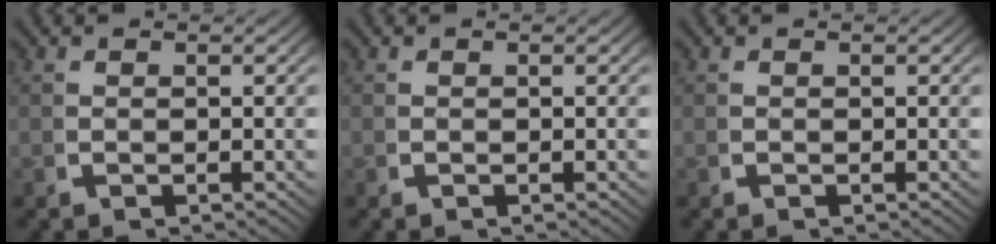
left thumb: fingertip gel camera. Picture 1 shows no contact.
{"total": 0.0}
{"total": 0.0}